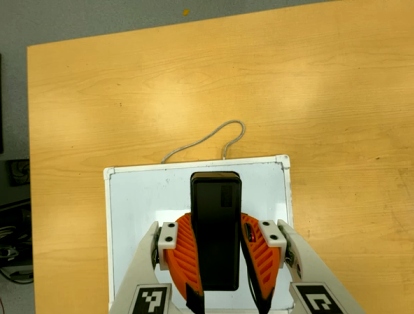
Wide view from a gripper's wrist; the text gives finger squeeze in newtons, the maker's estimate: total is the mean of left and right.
{"total": 9.0, "left": 7.1, "right": 11.0}